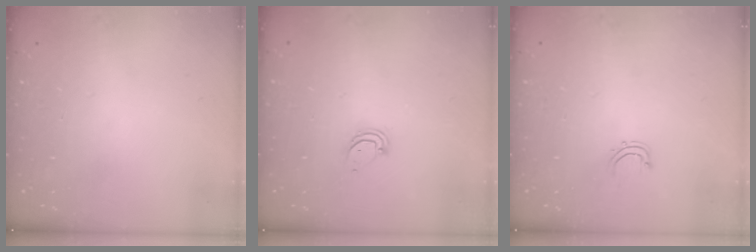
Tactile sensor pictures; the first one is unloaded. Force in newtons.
{"total": 3.4, "press": 3.4, "slide": 0.4}
{"total": 2.8, "press": 2.8, "slide": 0.5}